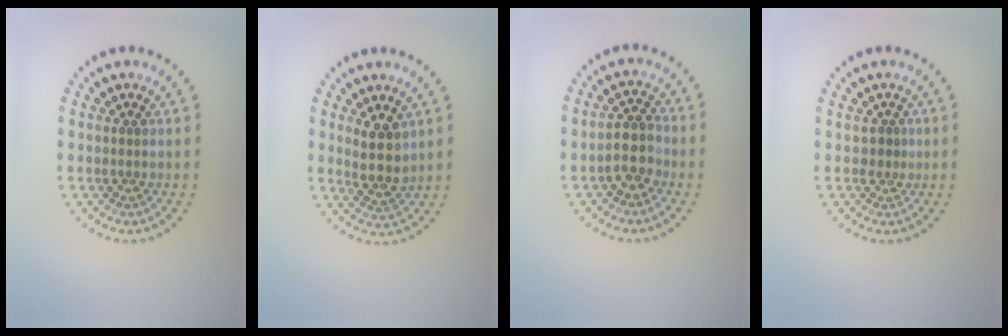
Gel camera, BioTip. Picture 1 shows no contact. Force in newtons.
{"total": 2.9, "press": 2.6, "slide": 1.3}
{"total": 2.8, "press": 2.5, "slide": 1.3}
{"total": 0.6, "press": 0.4, "slide": 0.5}